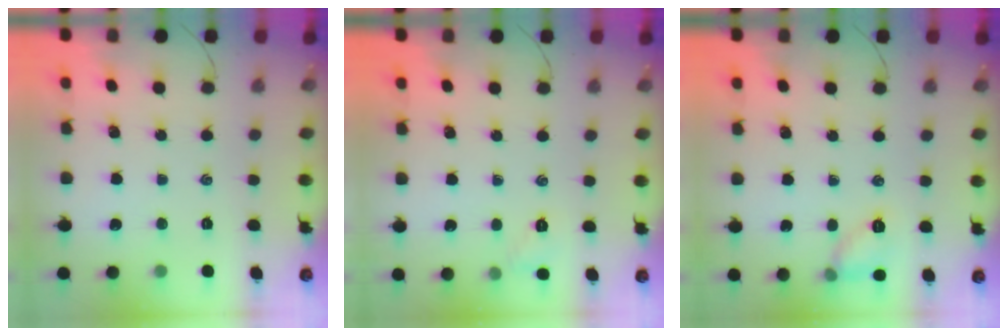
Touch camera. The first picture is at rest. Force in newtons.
{"total": 3.8, "press": 3.6, "slide": 1.2}
{"total": 7.8, "press": 7.8, "slide": 0.5}